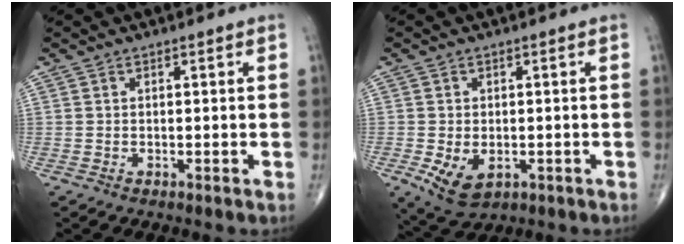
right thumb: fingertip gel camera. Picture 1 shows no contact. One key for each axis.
{"total": 6.7, "fx": -1.9, "fy": 4.2, "fz": 4.8, "tx": -0.082, "ty": -0.006, "tz": -0.019}